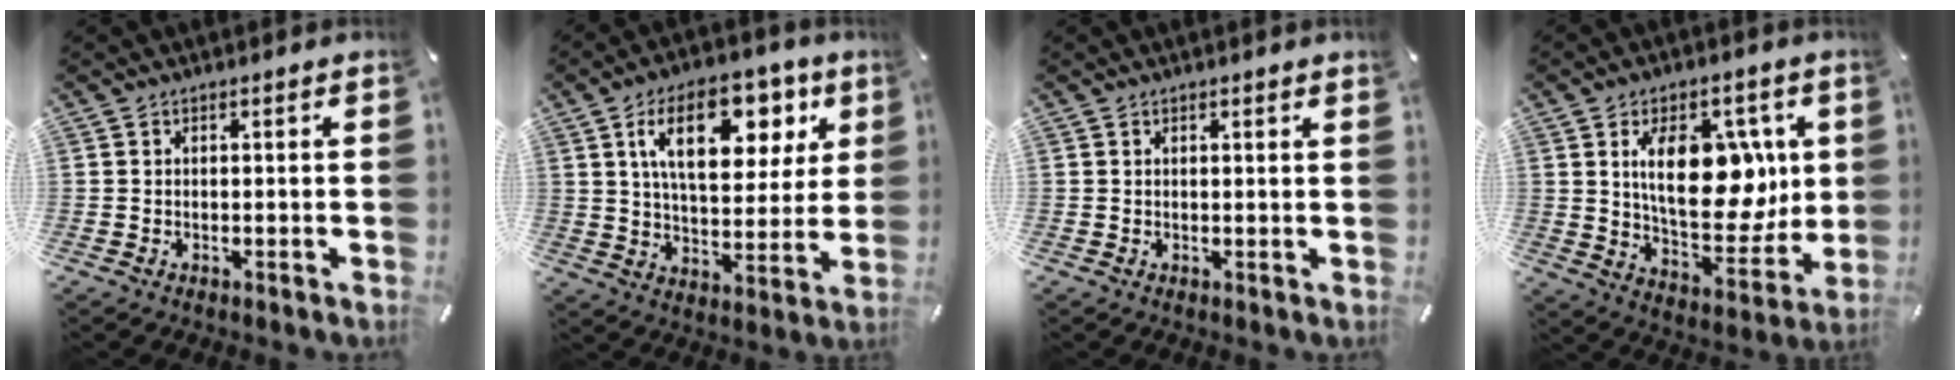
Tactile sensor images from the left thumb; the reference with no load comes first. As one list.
[{"total": 17.6, "force": [7.7, 9.7, 12.5], "torque": [-0.183, -0.014, 0.126]}, {"total": 0.6, "force": [0.5, -0.1, 0.3], "torque": [-0.004, -0.004, 0.011]}, {"total": 18.8, "force": [5.0, 10.7, 14.6], "torque": [-0.224, -0.017, 0.085]}]